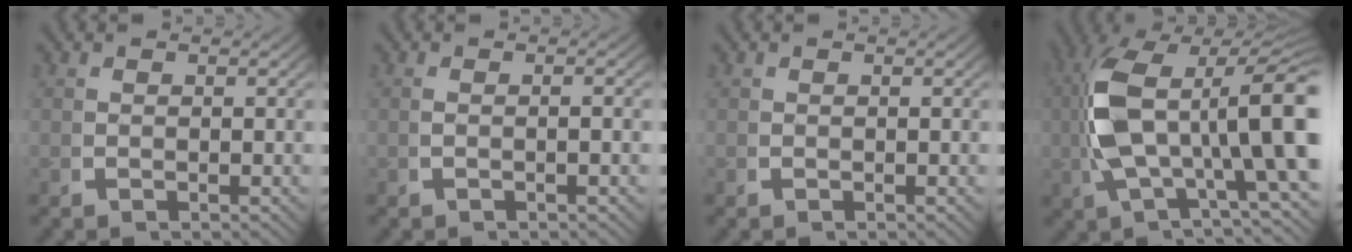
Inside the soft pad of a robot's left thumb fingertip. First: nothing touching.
{"total": 1.0, "force": [-0.2, -0.3, 0.9], "torque": [-0.024, -0.001, 0.001]}
{"total": 0.0}
{"total": 13.8, "force": [0.5, 7.1, 11.8], "torque": [-0.231, -0.014, 0.018]}